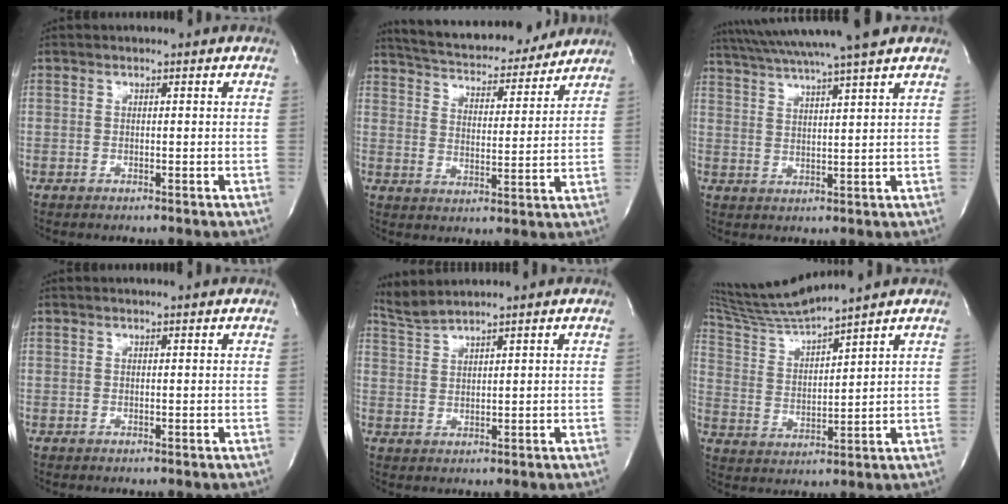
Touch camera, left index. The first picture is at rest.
{"total": 18.2, "force": [16.7, 3.9, 6.1], "torque": [-0.101, 0.008, 0.240]}
{"total": 13.7, "force": [11.6, -1.2, 7.2], "torque": [-0.129, 0.015, 0.171]}
{"total": 1.1, "force": [0.9, 0.0, 0.5], "torque": [-0.006, 0.009, 0.012]}
{"total": 3.3, "force": [3.1, -1.1, 0.4], "torque": [-0.019, 0.005, 0.072]}
{"total": 10.2, "force": [9.5, -1.5, 3.3], "torque": [-0.075, -0.001, 0.191]}